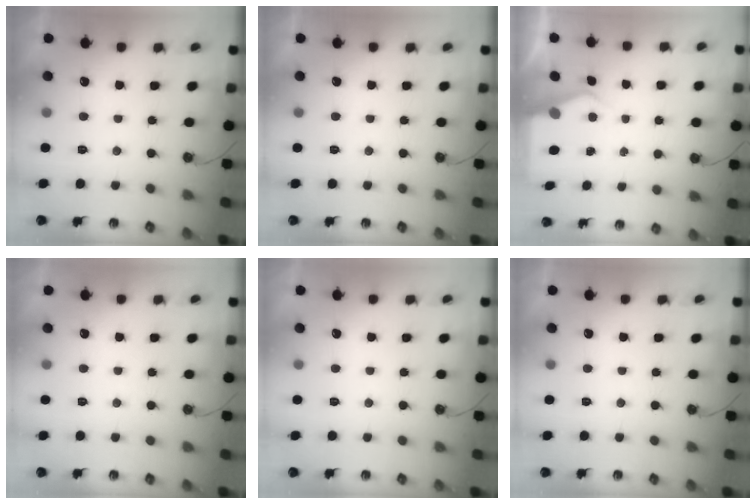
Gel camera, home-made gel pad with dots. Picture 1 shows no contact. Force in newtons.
{"total": 0.0}
{"total": 4.6, "press": 4.6, "slide": 0.5}
{"total": 0.0}
{"total": 0.0}
{"total": 0.0}